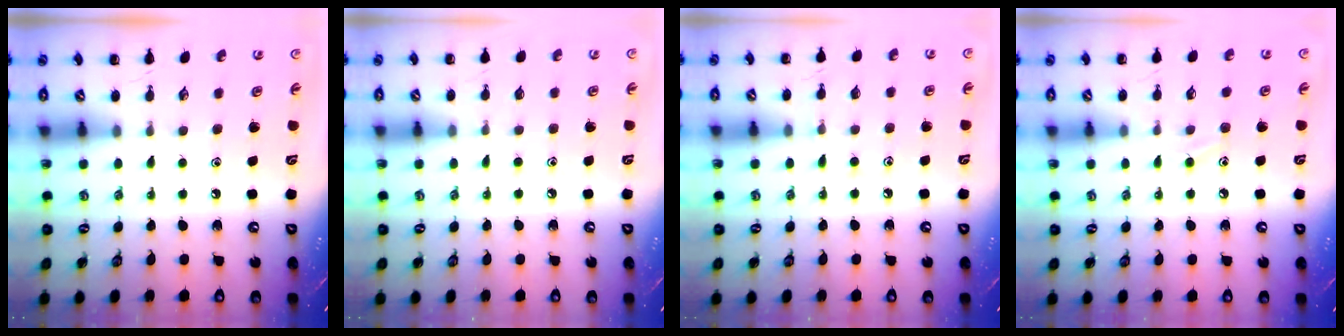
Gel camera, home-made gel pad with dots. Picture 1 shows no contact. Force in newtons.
{"total": 3.2, "press": 3.0, "slide": 1.1}
{"total": 5.6, "press": 5.4, "slide": 1.5}
{"total": 8.3, "press": 7.9, "slide": 2.7}